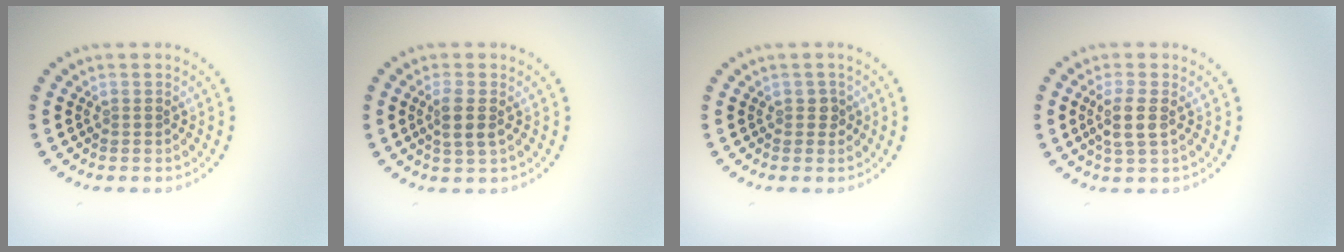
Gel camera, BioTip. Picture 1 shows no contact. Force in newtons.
{"total": 2.0, "press": 1.8, "slide": 0.9}
{"total": 0.9, "press": 0.8, "slide": 0.4}
{"total": 2.4, "press": 2.1, "slide": 1.1}